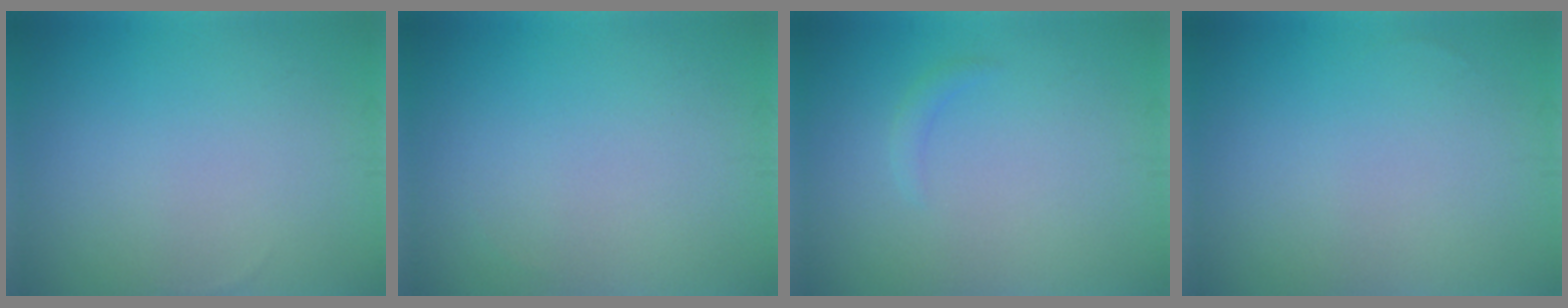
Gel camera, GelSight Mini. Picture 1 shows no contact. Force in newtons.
{"total": 0.0}
{"total": 0.9, "press": 0.9, "slide": 0.1}
{"total": 0.0}